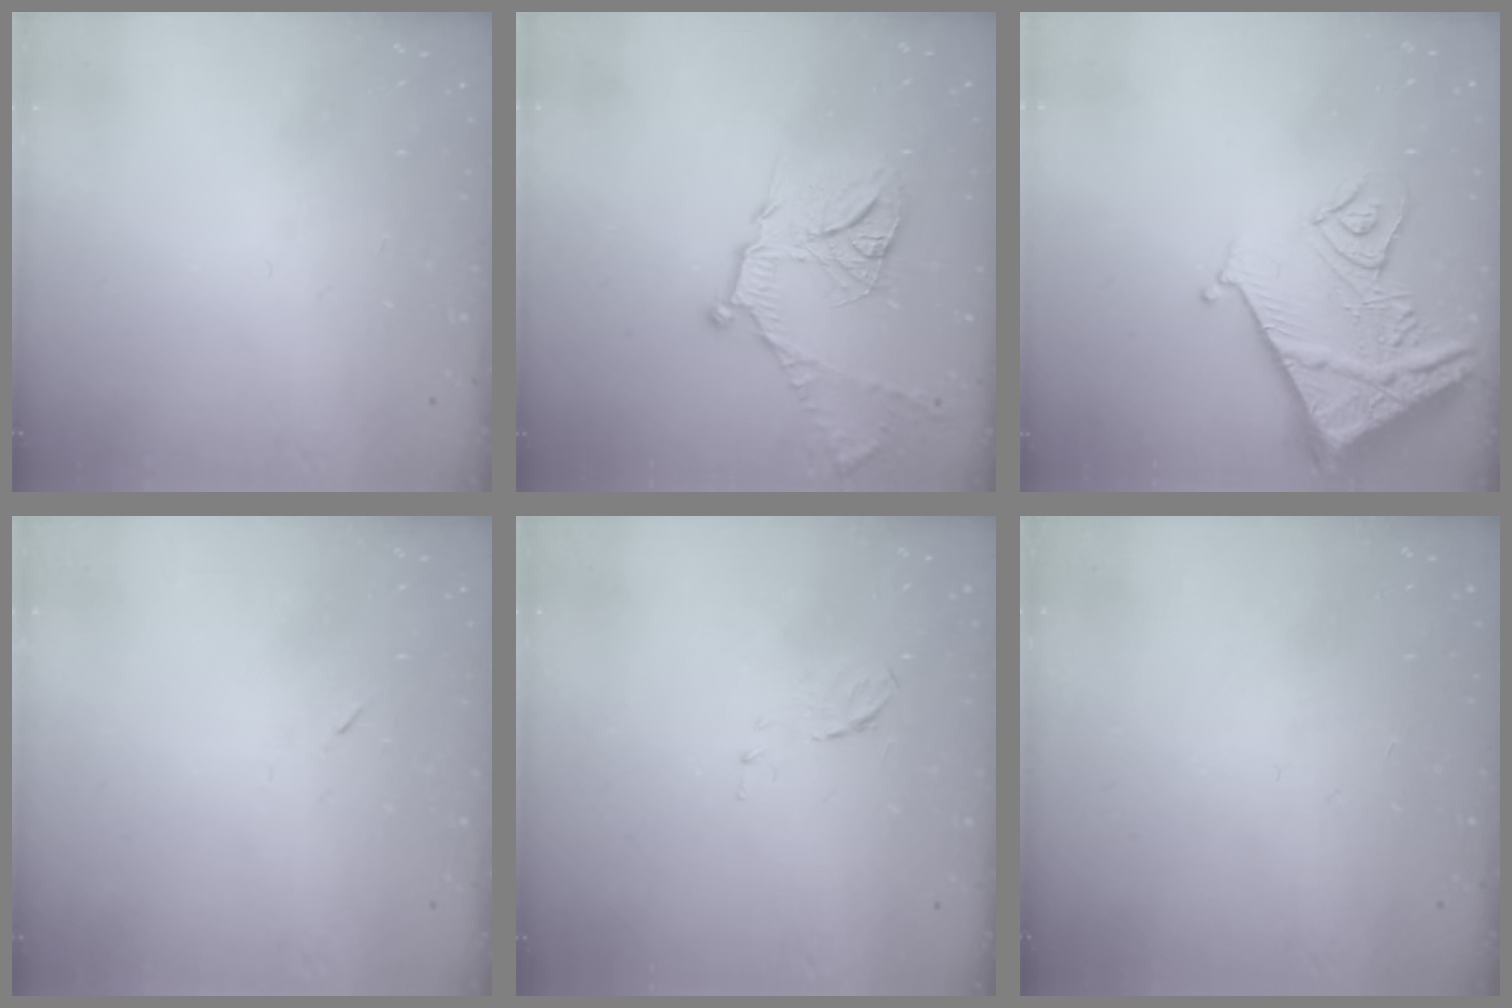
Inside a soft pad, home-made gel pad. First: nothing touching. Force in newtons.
{"total": 16.0, "press": 16.0, "slide": 1.4}
{"total": 13.5, "press": 13.5, "slide": 1.4}
{"total": 2.6, "press": 2.3, "slide": 1.2}
{"total": 5.8, "press": 5.8, "slide": 0.7}
{"total": 0.0}